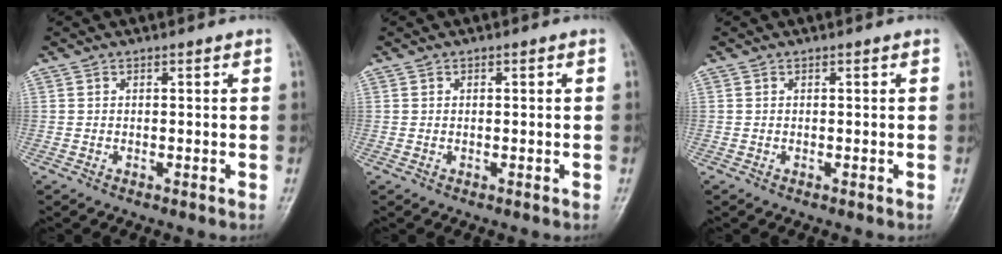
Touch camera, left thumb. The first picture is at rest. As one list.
[{"total": 0.0}, {"total": 0.0}]